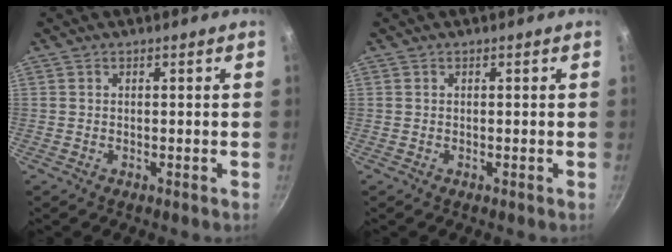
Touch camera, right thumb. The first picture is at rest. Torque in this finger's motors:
{"motor_torque": [-0.34, 0.00, -0.16, 0.37, 0.04]}